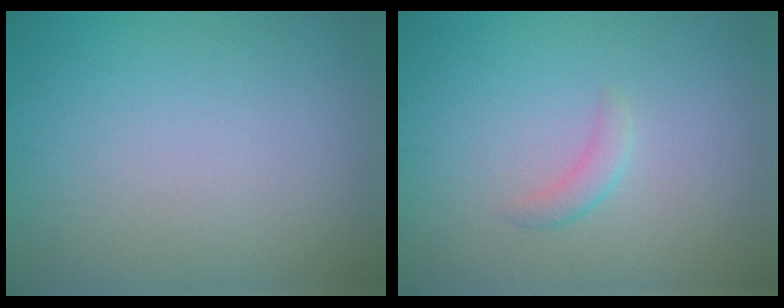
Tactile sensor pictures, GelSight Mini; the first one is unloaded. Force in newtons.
{"total": 1.2, "press": 1.2, "slide": 0.1}